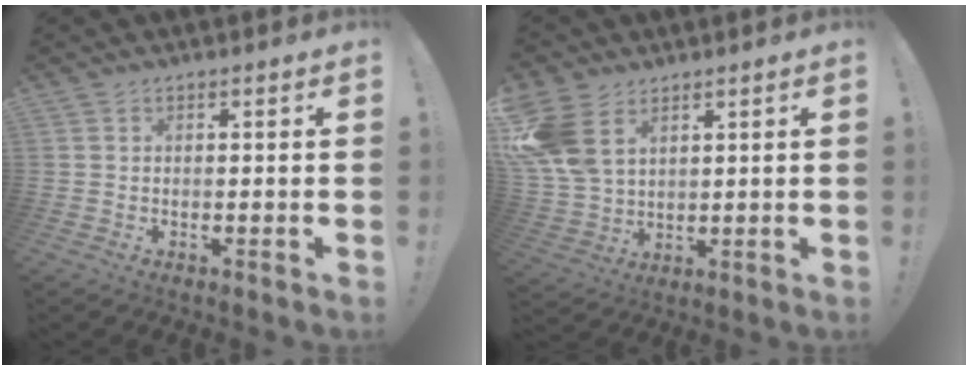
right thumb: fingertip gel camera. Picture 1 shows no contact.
{"total": 12.5, "force": [5.7, 8.5, 7.2], "torque": [-0.146, -0.020, 0.117]}